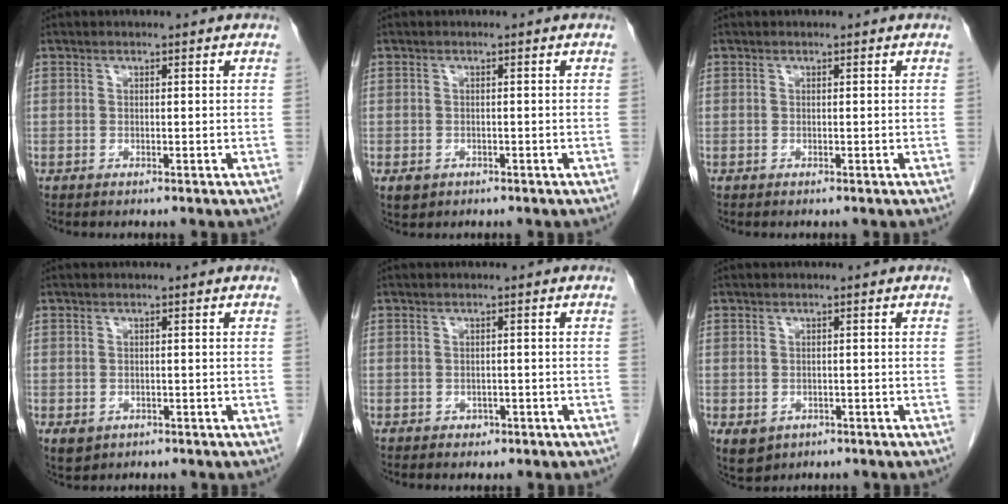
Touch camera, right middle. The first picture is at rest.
{"total": 1.9, "force": [-0.9, 1.5, 0.7], "torque": [-0.013, 0.001, -0.006]}
{"total": 0.0}
{"total": 2.5, "force": [-1.1, 2.0, 1.0], "torque": [-0.016, 0.000, -0.006]}
{"total": 1.3, "force": [-0.7, 1.1, 0.4], "torque": [-0.009, 0.003, -0.005]}
{"total": 3.9, "force": [-1.8, 3.2, 1.4], "torque": [-0.023, -0.002, -0.017]}